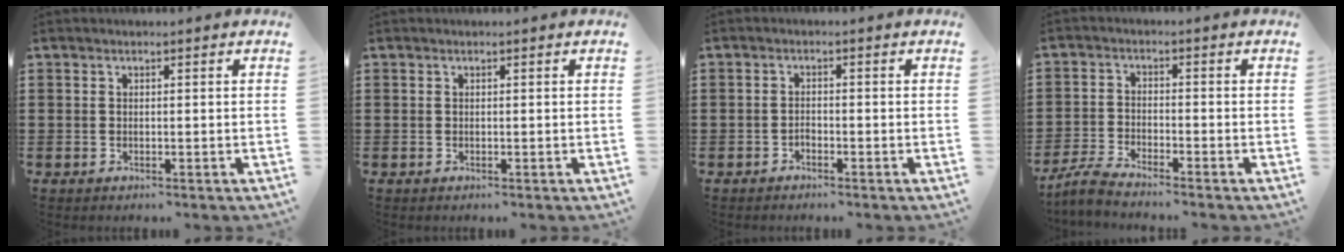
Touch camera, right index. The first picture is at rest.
{"total": 0.0}
{"total": 1.0, "force": [-0.9, 0.4, 0.2], "torque": [-0.008, -0.001, -0.018]}
{"total": 3.7, "force": [-3.6, -0.2, 0.9], "torque": [-0.032, -0.004, -0.077]}